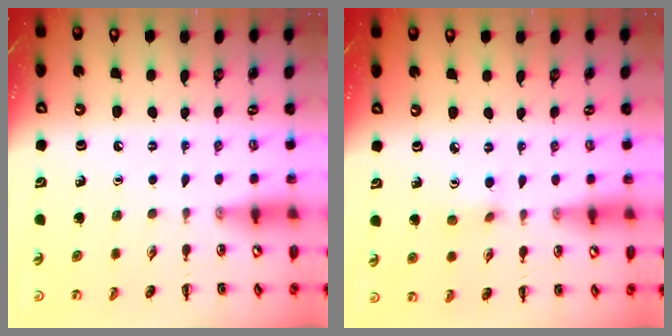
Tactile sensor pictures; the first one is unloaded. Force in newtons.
{"total": 3.2, "press": 3.1, "slide": 0.9}